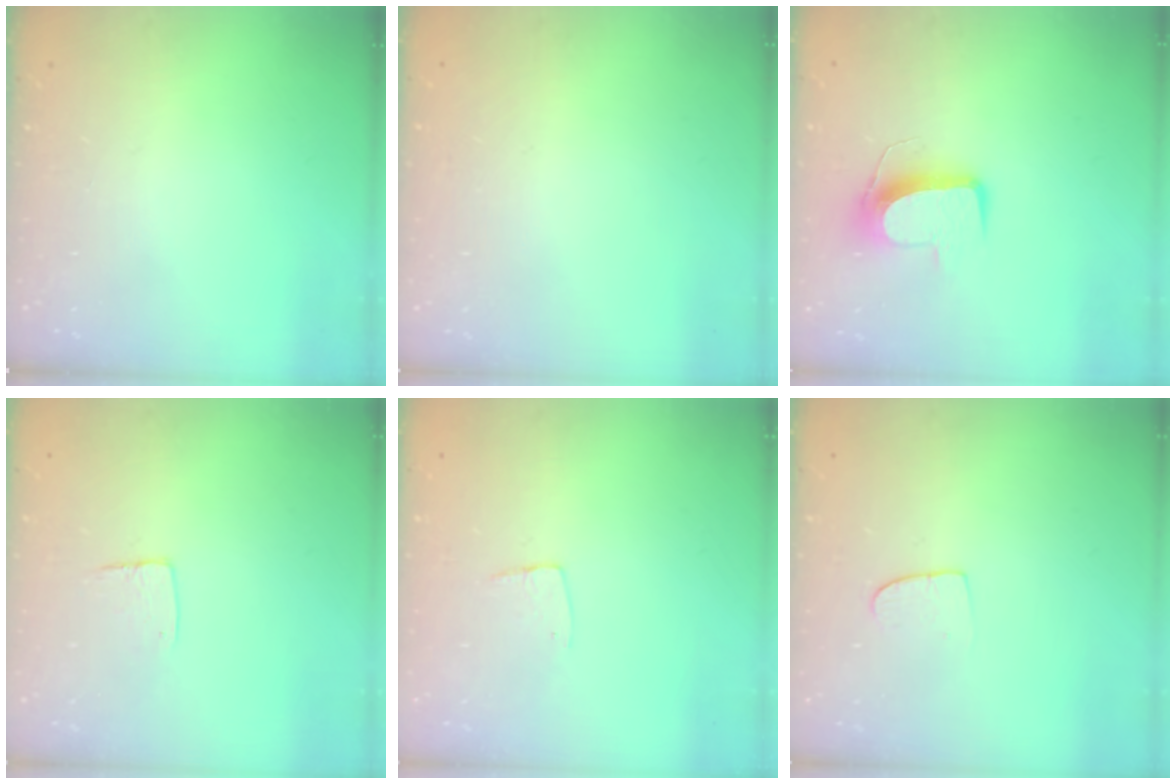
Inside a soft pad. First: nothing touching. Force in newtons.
{"total": 0.0}
{"total": 9.8, "press": 9.8, "slide": 0.8}
{"total": 5.9, "press": 5.9, "slide": 0.4}
{"total": 5.3, "press": 5.3, "slide": 0.3}
{"total": 6.3, "press": 6.2, "slide": 0.6}